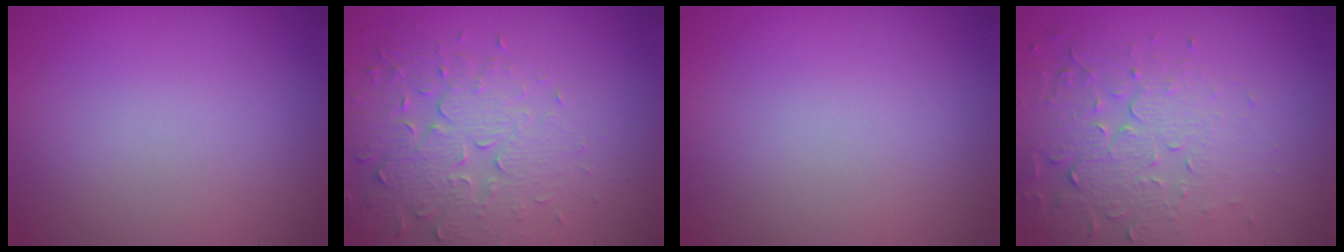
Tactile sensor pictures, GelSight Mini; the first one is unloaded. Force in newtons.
{"total": 4.2, "press": 4.2, "slide": 0.5}
{"total": 0.0}
{"total": 5.2, "press": 3.8, "slide": 3.5}